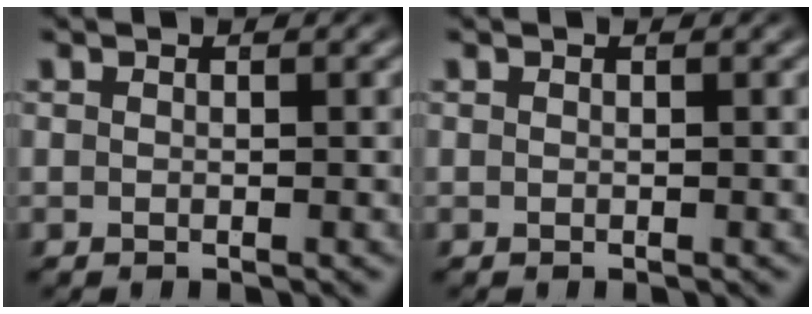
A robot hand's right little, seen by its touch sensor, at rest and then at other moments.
{"total": 0.0}